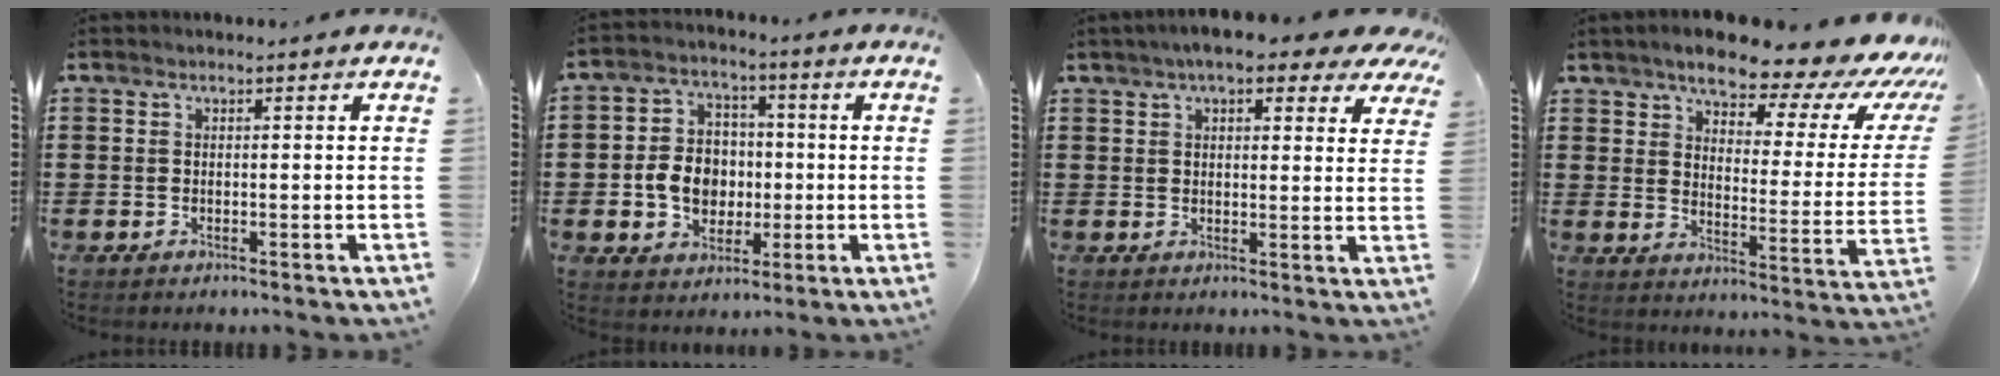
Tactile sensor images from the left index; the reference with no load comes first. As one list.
[{"total": 7.8, "force": [-0.8, 6.5, 4.3], "torque": [-0.099, 0.012, -0.015]}, {"total": 6.6, "force": [5.0, 1.8, 4.0], "torque": [-0.075, -0.005, 0.087]}, {"total": 9.9, "force": [8.0, 2.6, 5.2], "torque": [-0.096, -0.053, 0.130]}]